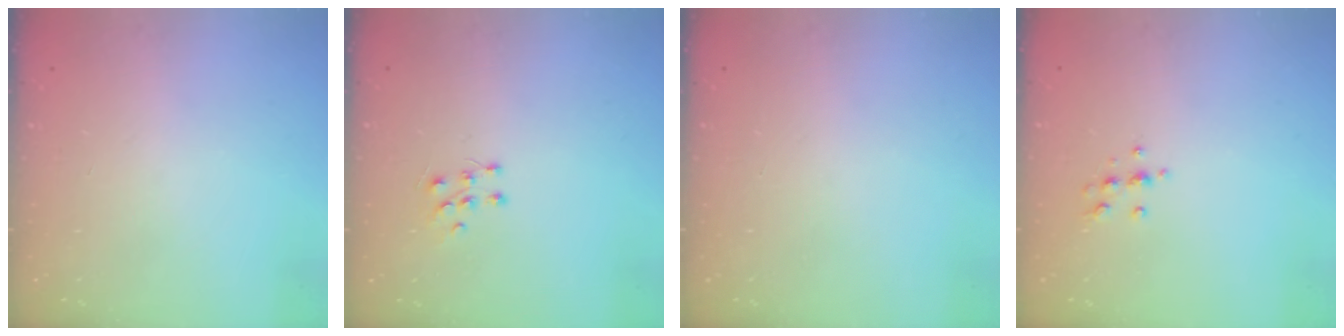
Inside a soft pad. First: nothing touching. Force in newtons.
{"total": 5.6, "press": 5.5, "slide": 1.0}
{"total": 0.0}
{"total": 6.2, "press": 6.2, "slide": 0.9}